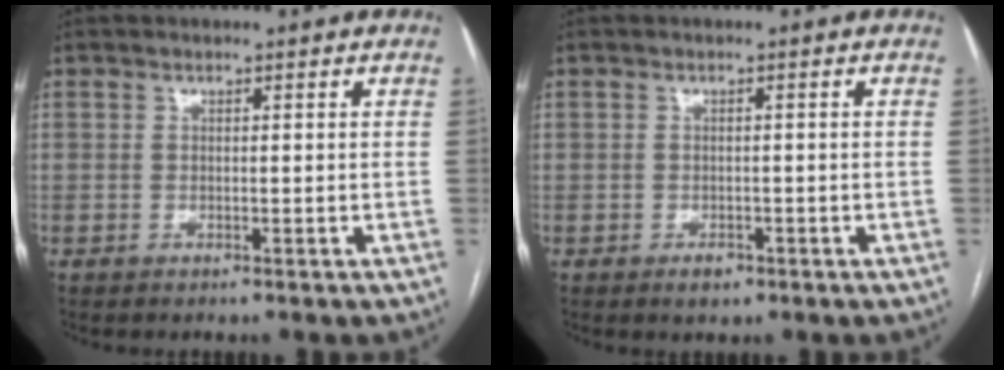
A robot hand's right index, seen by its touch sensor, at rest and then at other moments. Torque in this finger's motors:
{"motor_torque": [-0.18, 0.07, -0.27, -0.08]}